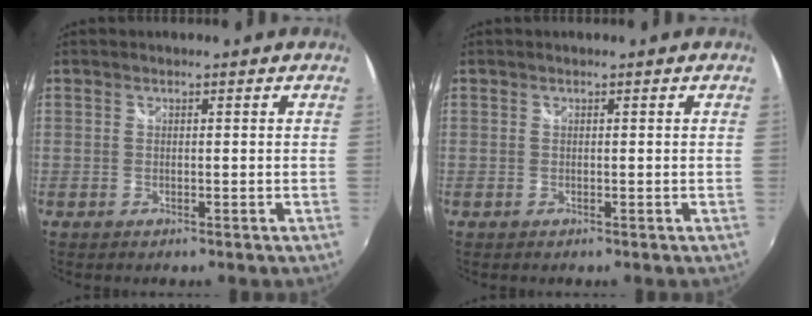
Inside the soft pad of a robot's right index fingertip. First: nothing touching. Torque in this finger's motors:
{"motor_torque": [-0.08, 0.02, -0.02, 0.01]}